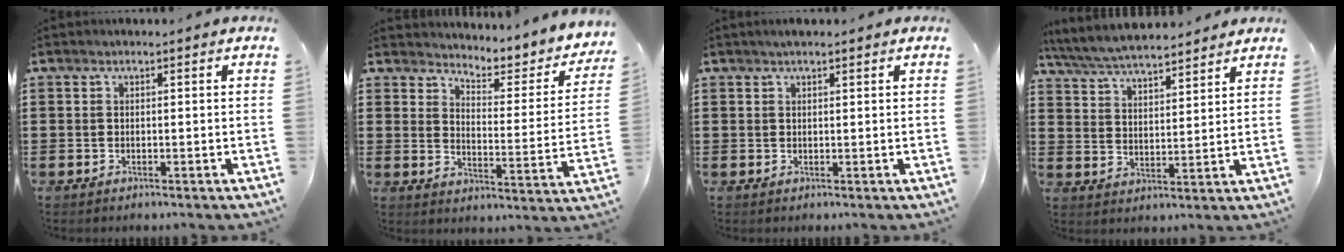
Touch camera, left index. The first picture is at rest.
{"total": 3.6, "force": [3.5, 0.2, 1.0], "torque": [-0.038, -0.035, 0.049]}
{"total": 1.2, "force": [0.9, 0.2, 0.7], "torque": [-0.014, 0.002, 0.017]}
{"total": 6.1, "force": [5.9, 0.6, 1.6], "torque": [-0.055, -0.026, 0.106]}